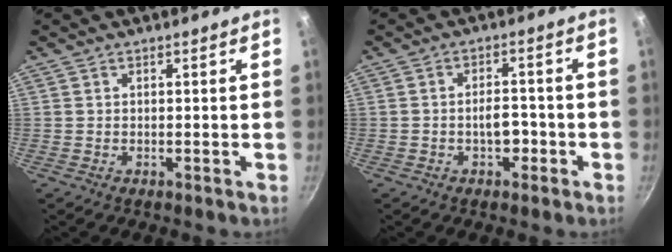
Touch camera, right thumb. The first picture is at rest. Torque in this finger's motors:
{"motor_torque": [3.35, 1.61, 1.40, -1.38, 0.51]}